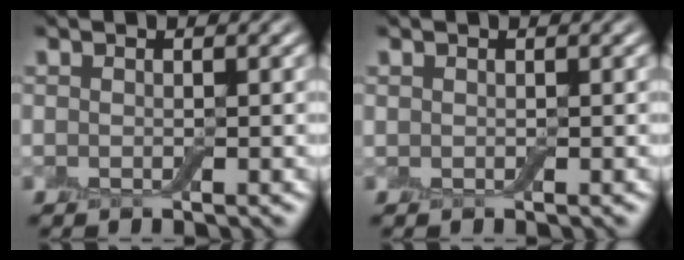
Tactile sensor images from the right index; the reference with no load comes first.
{"total": 0.0}